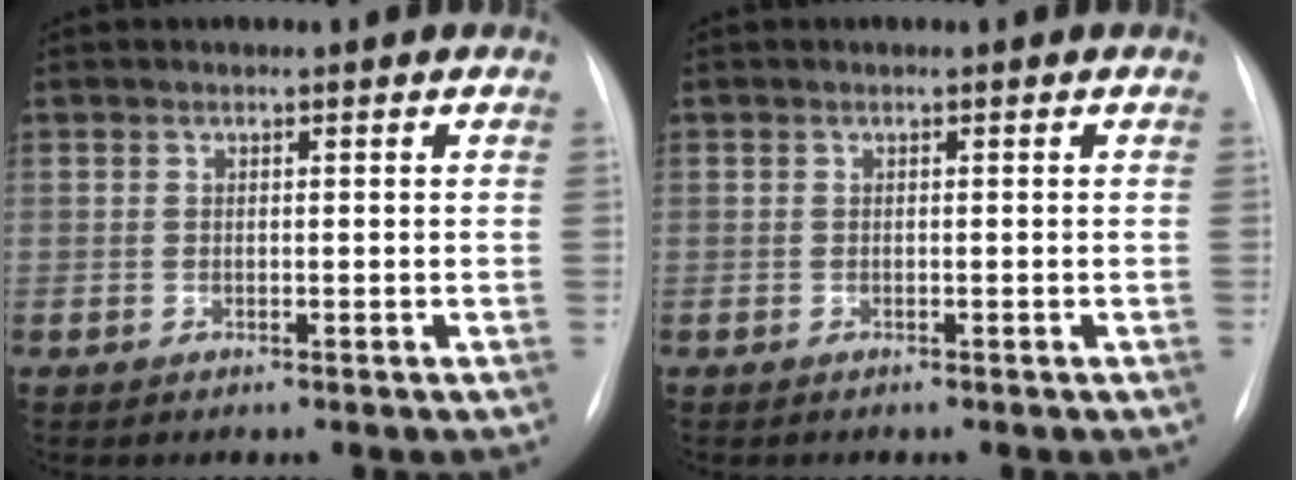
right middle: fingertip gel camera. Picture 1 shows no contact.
{"total": 0.0}